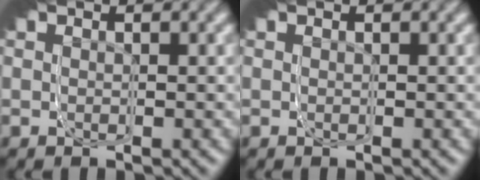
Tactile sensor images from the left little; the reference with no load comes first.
{"total": 0.0}